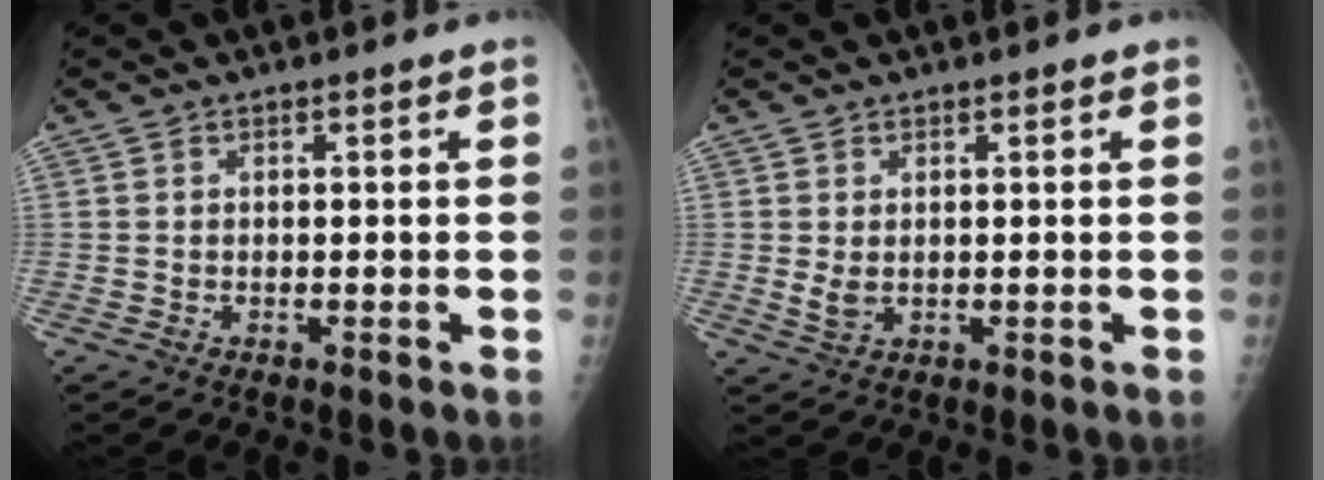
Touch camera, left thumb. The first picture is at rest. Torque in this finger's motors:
{"motor_torque": [0.01, -0.12, 0.50, 0.08, 0.13]}